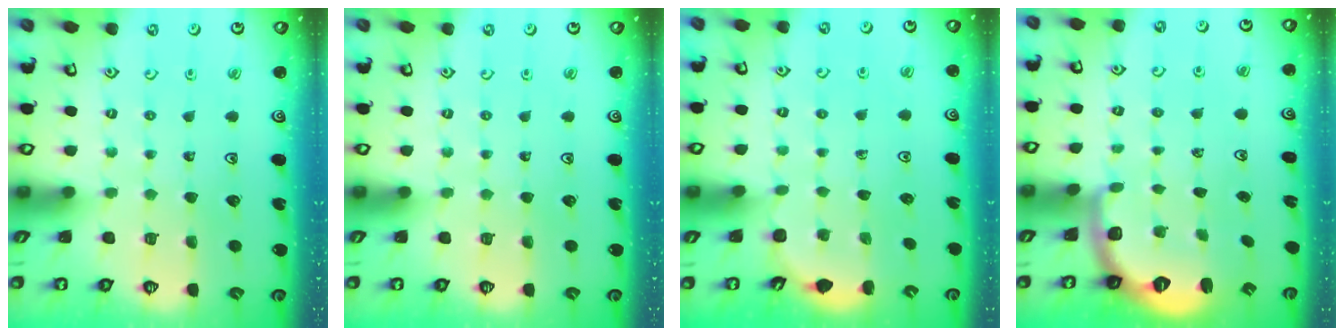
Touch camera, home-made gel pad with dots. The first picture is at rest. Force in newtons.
{"total": 0.0}
{"total": 2.3, "press": 1.8, "slide": 1.4}
{"total": 2.5, "press": 1.9, "slide": 1.6}